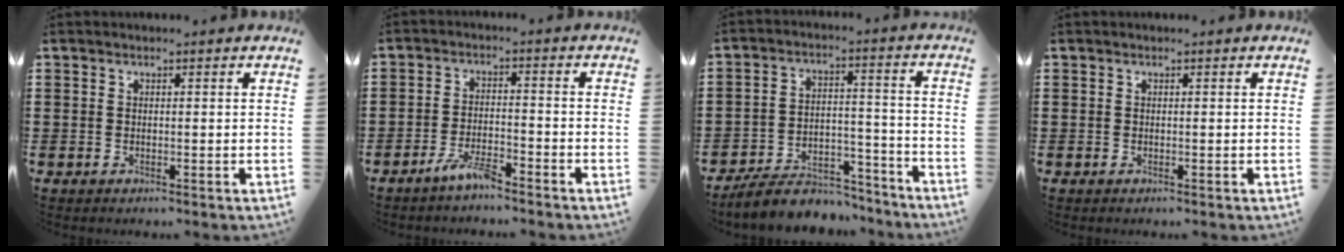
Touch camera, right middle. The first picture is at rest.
{"total": 4.2, "force": [-3.4, 0.5, 2.4], "torque": [-0.057, -0.001, -0.067]}
{"total": 8.1, "force": [-7.4, 2.2, 2.4], "torque": [-0.040, 0.025, -0.141]}
{"total": 0.0}